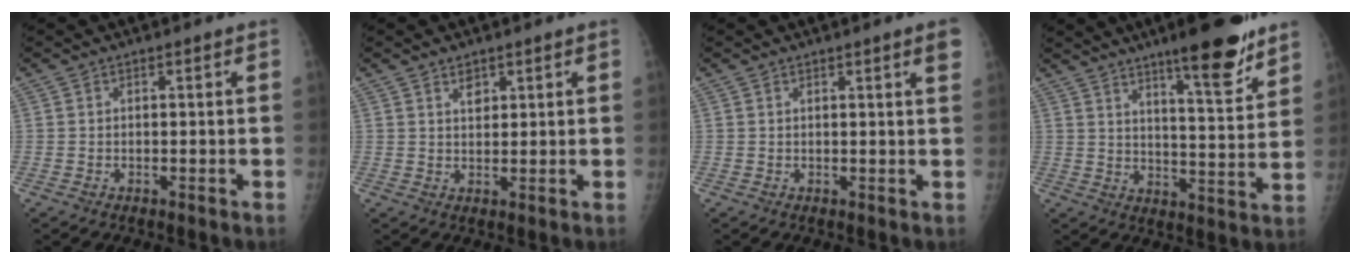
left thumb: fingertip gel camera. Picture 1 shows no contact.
{"total": 2.1, "force": [1.4, 1.3, 1.0], "torque": [-0.006, -0.009, 0.023]}
{"total": 2.3, "force": [1.3, -0.1, 1.8], "torque": [-0.025, -0.006, 0.016]}
{"total": 15.6, "force": [11.2, 2.6, 10.6], "torque": [-0.130, -0.075, 0.173]}